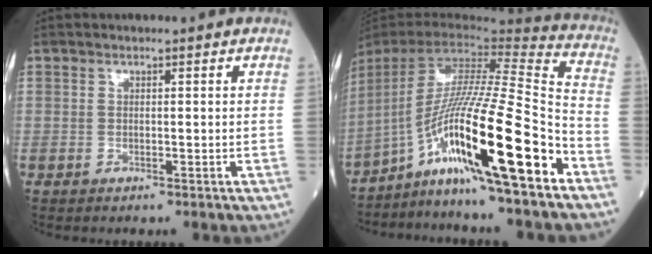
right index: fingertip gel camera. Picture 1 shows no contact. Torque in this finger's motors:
{"motor_torque": [1.72, -0.42, 0.69, 0.21]}